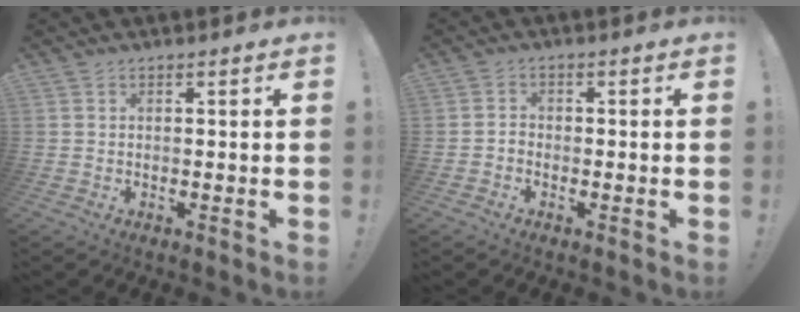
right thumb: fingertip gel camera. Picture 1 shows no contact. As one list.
[{"total": 1.9, "force": [-1.3, 1.2, 0.6], "torque": [-0.015, 0.011, -0.023]}]